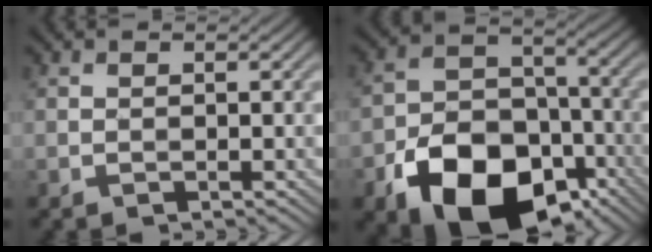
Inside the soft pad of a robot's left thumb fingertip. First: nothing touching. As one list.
[{"total": 16.0, "force": [-8.8, 10.0, 9.0], "torque": [-0.177, -0.042, -0.150]}]